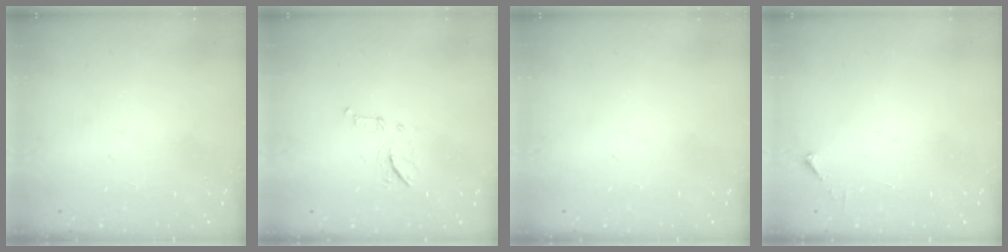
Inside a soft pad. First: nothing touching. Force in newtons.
{"total": 7.2, "press": 7.0, "slide": 1.5}
{"total": 0.0}
{"total": 2.5, "press": 2.5, "slide": 0.3}